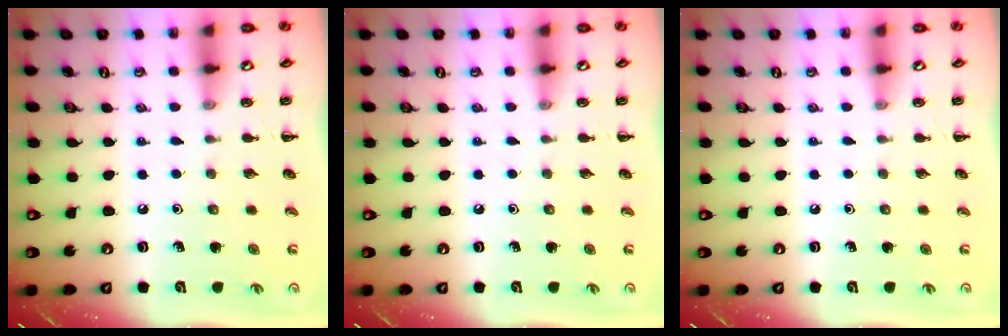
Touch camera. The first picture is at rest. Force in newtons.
{"total": 0.0}
{"total": 0.0}